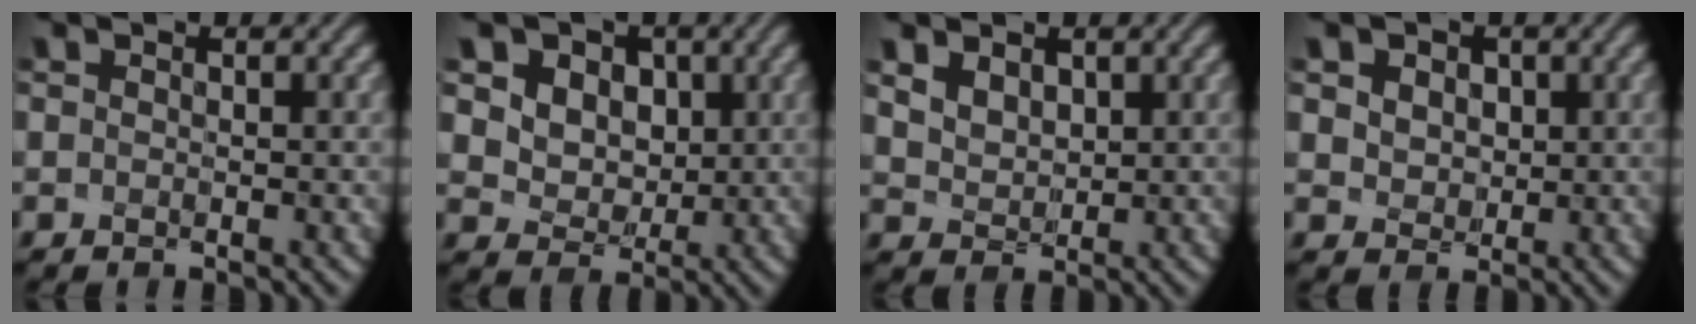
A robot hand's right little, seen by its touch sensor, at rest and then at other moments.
{"total": 9.9, "force": [4.7, 7.3, 4.7], "torque": [-0.114, 0.014, 0.091]}
{"total": 5.3, "force": [2.7, 3.8, 2.6], "torque": [-0.071, 0.021, 0.049]}
{"total": 5.6, "force": [2.4, 4.0, 3.2], "torque": [-0.072, 0.017, 0.031]}